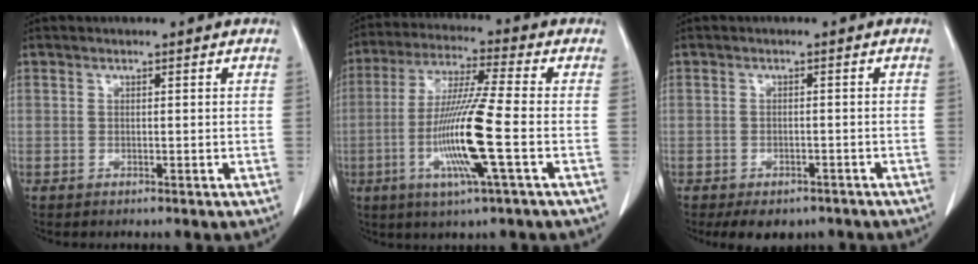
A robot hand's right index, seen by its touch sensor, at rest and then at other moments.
{"total": 13.0, "force": [-3.3, -0.8, 12.6], "torque": [-0.255, -0.016, -0.070]}
{"total": 6.1, "force": [-4.6, 3.3, 2.2], "torque": [-0.019, 0.003, -0.056]}